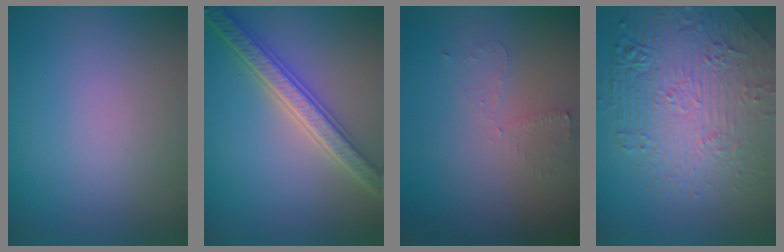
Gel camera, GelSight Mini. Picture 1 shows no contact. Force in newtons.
{"total": 5.5, "press": 5.4, "slide": 1.1}
{"total": 1.6, "press": 1.5, "slide": 0.2}
{"total": 8.8, "press": 6.1, "slide": 6.4}